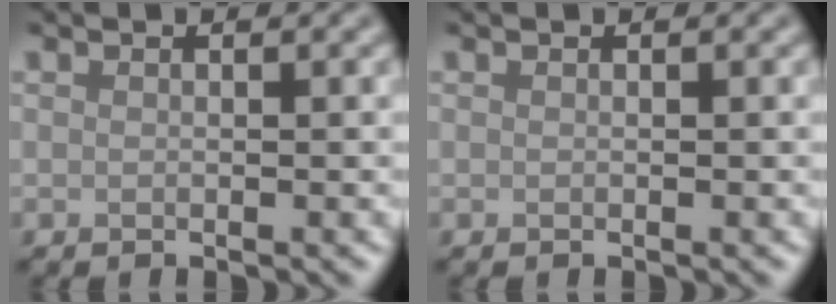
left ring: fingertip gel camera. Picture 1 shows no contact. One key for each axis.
{"total": 0.0}